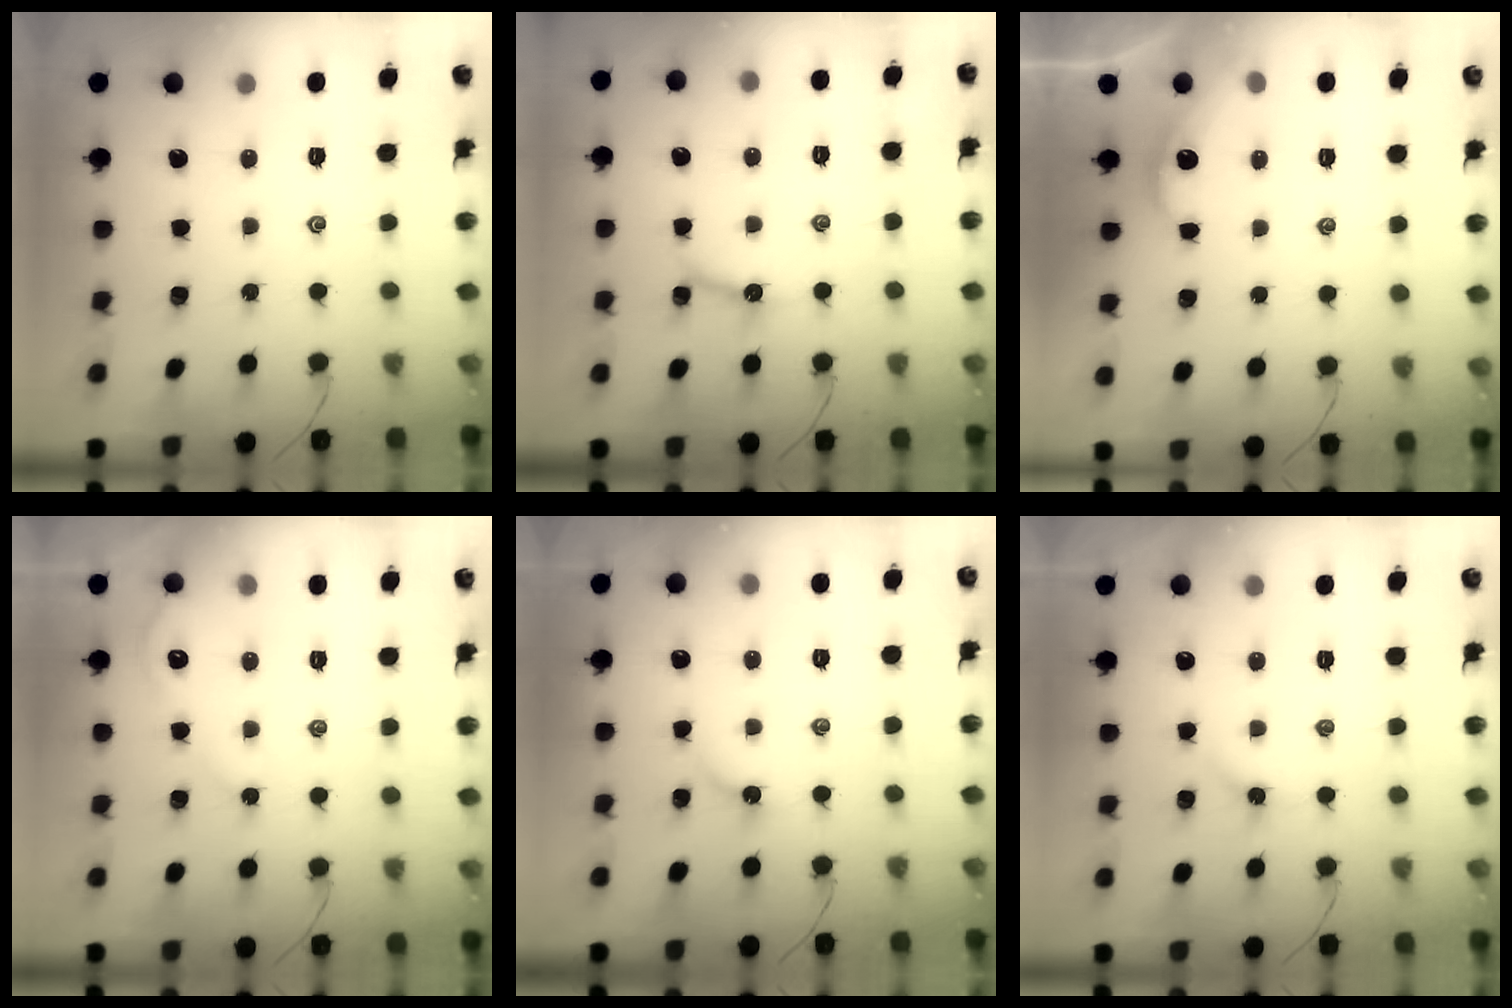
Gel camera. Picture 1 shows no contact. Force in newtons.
{"total": 7.2, "press": 7.2, "slide": 0.2}
{"total": 1.6, "press": 1.5, "slide": 0.2}
{"total": 3.3, "press": 3.3, "slide": 0.3}
{"total": 2.6, "press": 2.5, "slide": 0.4}
{"total": 2.8, "press": 2.8, "slide": 0.4}